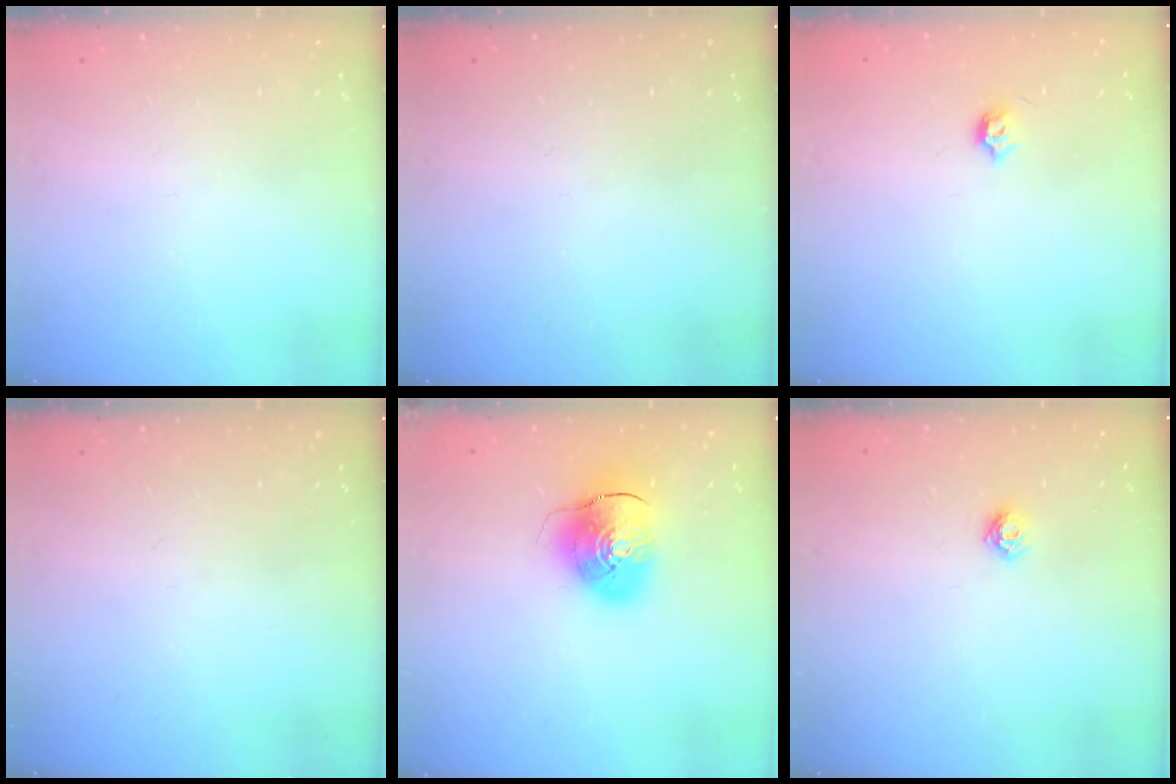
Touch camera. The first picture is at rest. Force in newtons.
{"total": 0.0}
{"total": 3.9, "press": 3.8, "slide": 0.7}
{"total": 0.0}
{"total": 11.8, "press": 11.7, "slide": 1.9}
{"total": 5.8, "press": 5.8, "slide": 0.7}